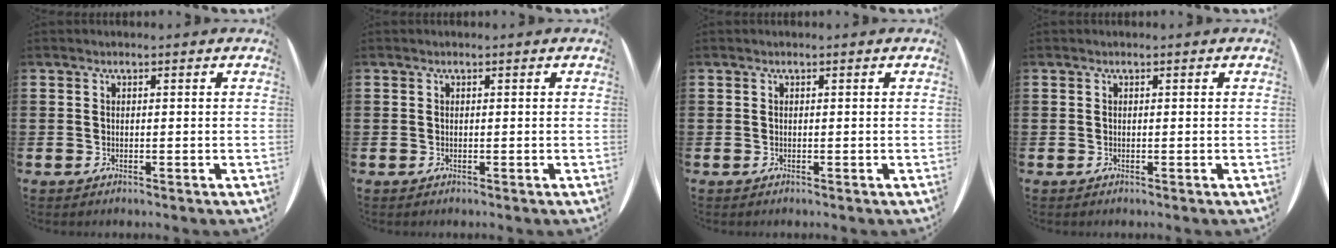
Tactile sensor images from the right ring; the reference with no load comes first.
{"total": 0.0}
{"total": 0.0}
{"total": 0.0}